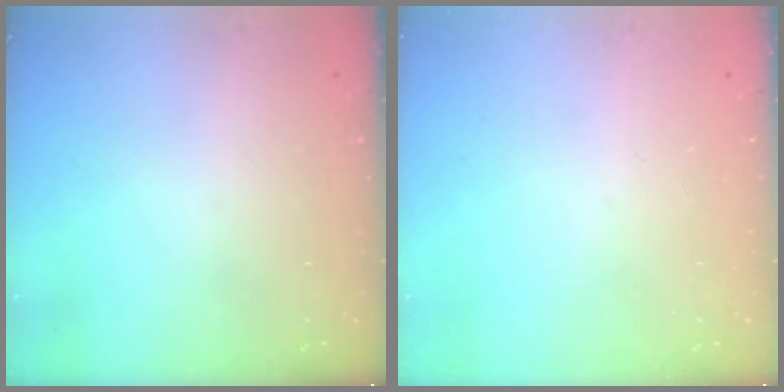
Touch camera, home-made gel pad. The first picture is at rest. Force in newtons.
{"total": 0.0}